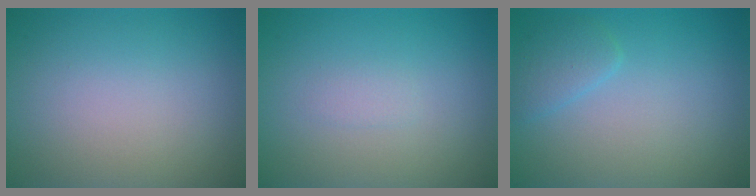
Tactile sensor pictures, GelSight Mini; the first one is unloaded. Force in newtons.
{"total": 0.7, "press": 0.6, "slide": 0.2}
{"total": 1.6, "press": 1.6, "slide": 0.2}